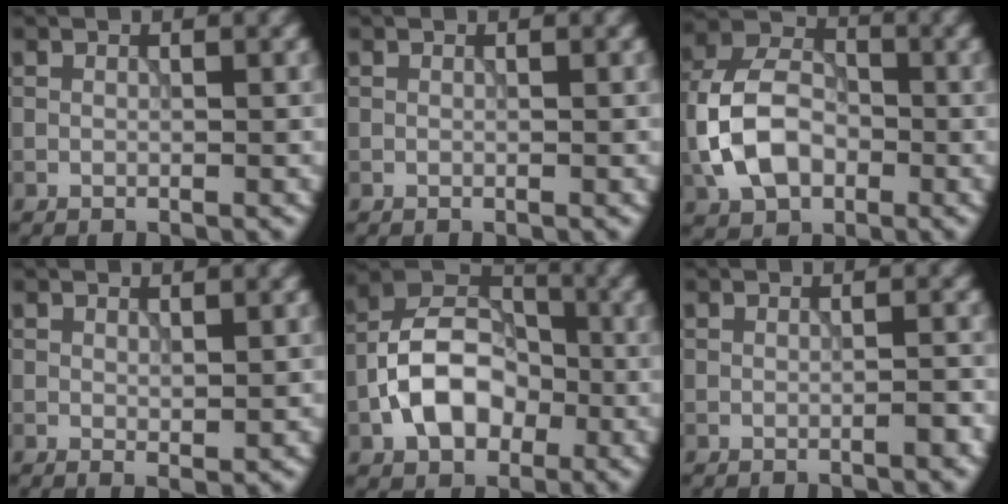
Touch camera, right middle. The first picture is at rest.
{"total": 0.0}
{"total": 7.5, "force": [-1.8, 5.2, 5.0], "torque": [-0.101, 0.012, -0.045]}
{"total": 0.8, "force": [0.3, 0.3, 0.6], "torque": [-0.009, -0.004, 0.007]}
{"total": 7.5, "force": [-2.2, 5.3, 4.8], "torque": [-0.081, 0.012, -0.051]}
{"total": 1.0, "force": [-0.5, 0.1, 0.9], "torque": [-0.012, 0.002, -0.009]}